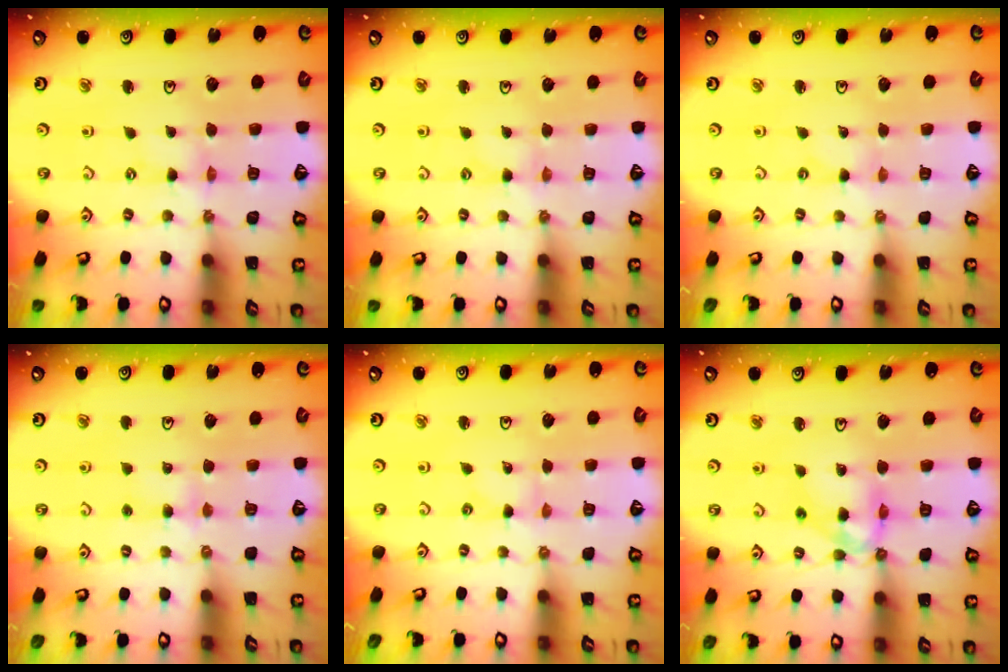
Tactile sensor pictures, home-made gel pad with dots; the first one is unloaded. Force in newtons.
{"total": 1.6, "press": 1.6, "slide": 0.3}
{"total": 0.0}
{"total": 4.2, "press": 4.2, "slide": 0.4}
{"total": 0.0}
{"total": 11.7, "press": 11.7, "slide": 0.9}